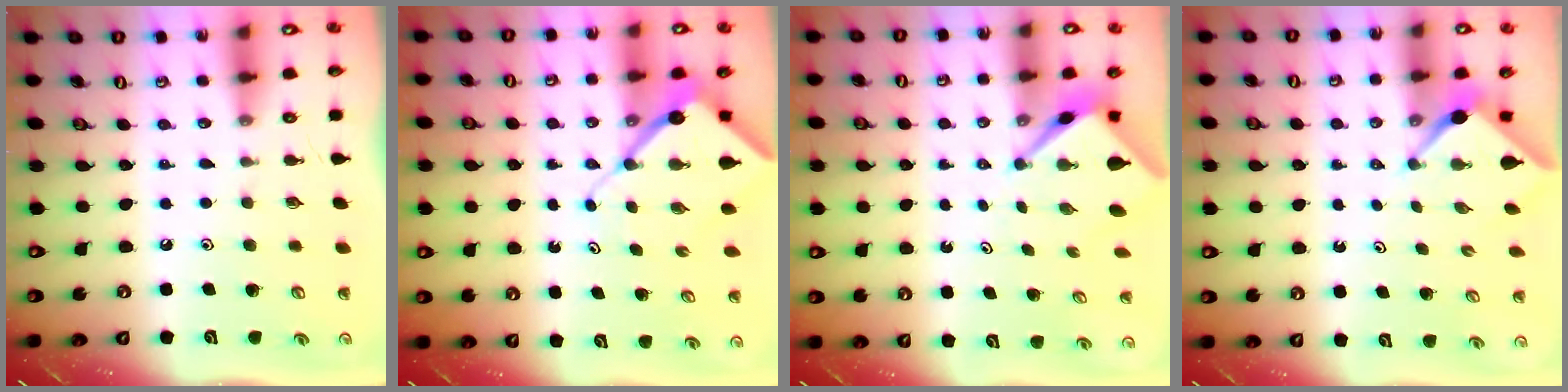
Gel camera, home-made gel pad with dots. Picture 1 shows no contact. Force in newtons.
{"total": 7.7, "press": 7.7, "slide": 0.8}
{"total": 3.2, "press": 3.2, "slide": 0.1}
{"total": 2.5, "press": 2.5, "slide": 0.3}